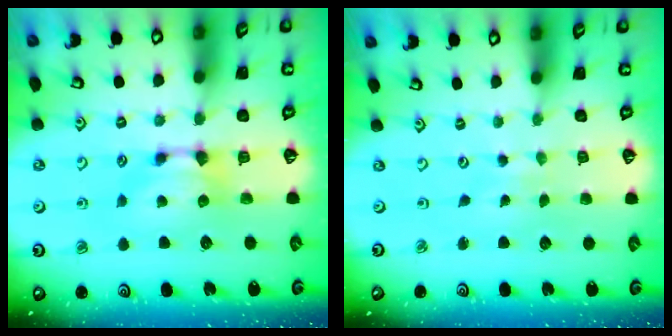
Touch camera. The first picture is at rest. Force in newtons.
{"total": 4.7, "press": 4.7, "slide": 0.2}